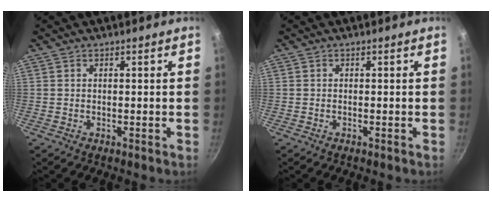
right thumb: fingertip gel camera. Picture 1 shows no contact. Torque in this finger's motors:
{"motor_torque": [0.04, -0.24, -0.05, 0.88, -0.03]}